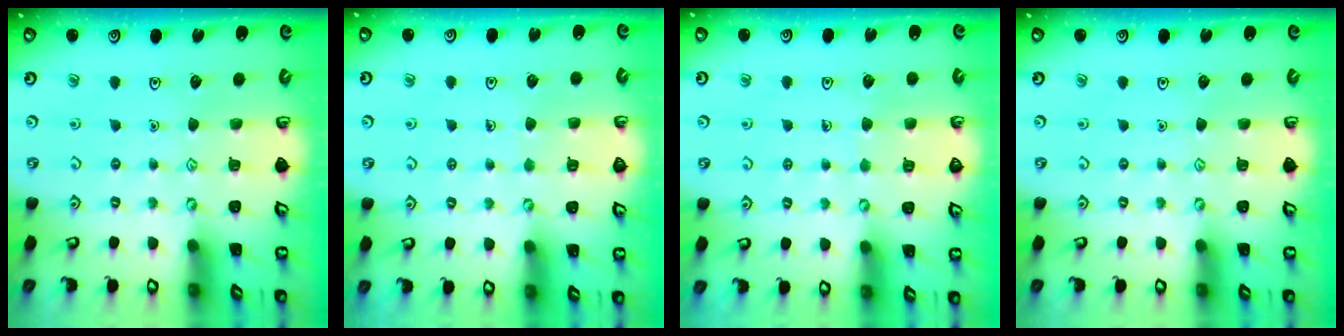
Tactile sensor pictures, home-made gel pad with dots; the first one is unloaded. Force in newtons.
{"total": 4.6, "press": 4.6, "slide": 0.4}
{"total": 4.4, "press": 4.4, "slide": 0.3}
{"total": 0.0}